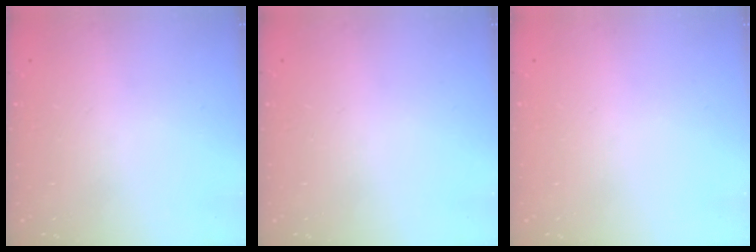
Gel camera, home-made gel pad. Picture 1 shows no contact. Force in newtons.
{"total": 0.0}
{"total": 0.0}